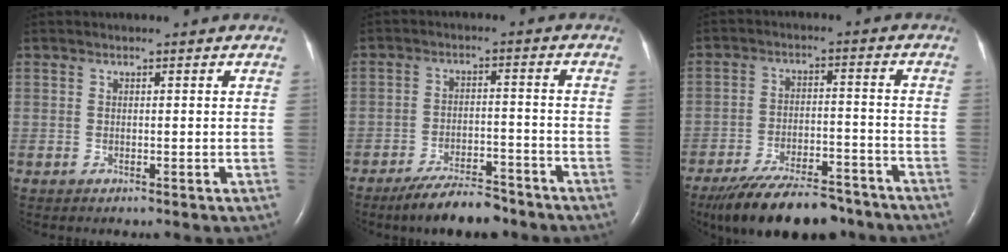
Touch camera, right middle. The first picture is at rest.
{"total": 8.2, "force": [-6.9, 2.1, 4.0], "torque": [-0.069, -0.011, -0.118]}
{"total": 16.3, "force": [-13.5, 4.6, 7.7], "torque": [-0.128, -0.007, -0.208]}